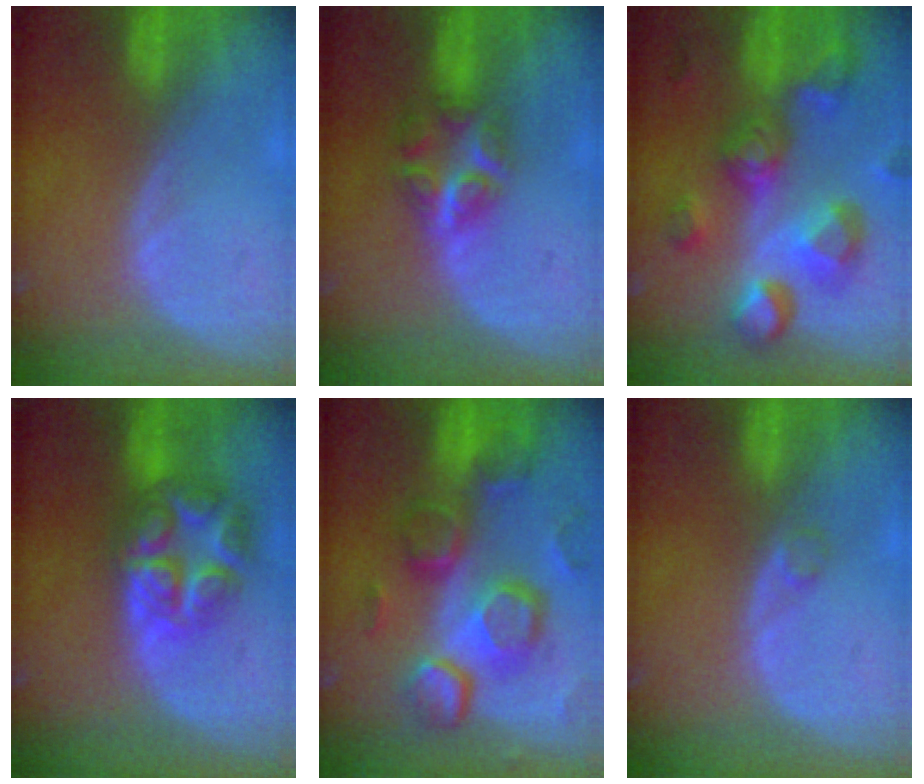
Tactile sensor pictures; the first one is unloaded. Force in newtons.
{"total": 5.8, "press": 5.6, "slide": 1.5}
{"total": 11.3, "press": 10.1, "slide": 5.1}
{"total": 8.6, "press": 8.5, "slide": 0.7}
{"total": 12.3, "press": 10.7, "slide": 6.0}
{"total": 1.2, "press": 1.2, "slide": 0.1}